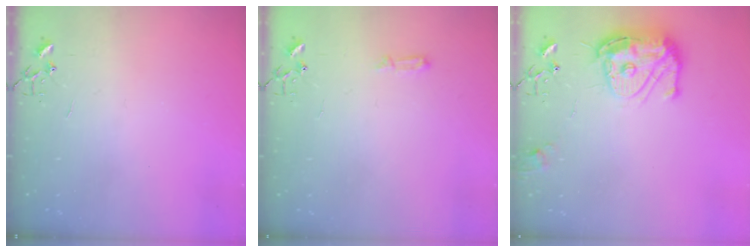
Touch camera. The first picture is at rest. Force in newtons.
{"total": 4.8, "press": 4.8, "slide": 0.5}
{"total": 16.6, "press": 16.5, "slide": 1.6}